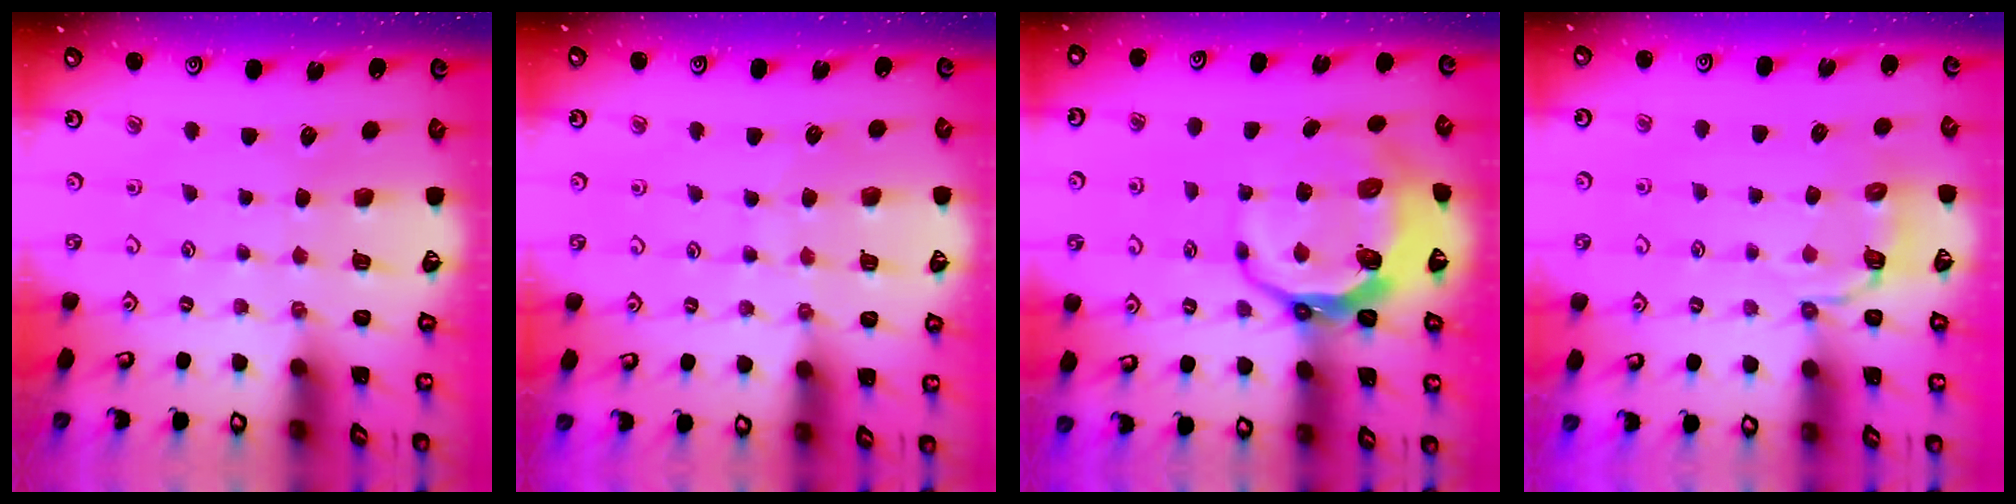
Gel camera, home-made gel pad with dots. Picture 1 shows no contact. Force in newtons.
{"total": 5.5, "press": 5.5, "slide": 0.4}
{"total": 9.6, "press": 8.6, "slide": 4.3}
{"total": 3.7, "press": 3.0, "slide": 2.1}